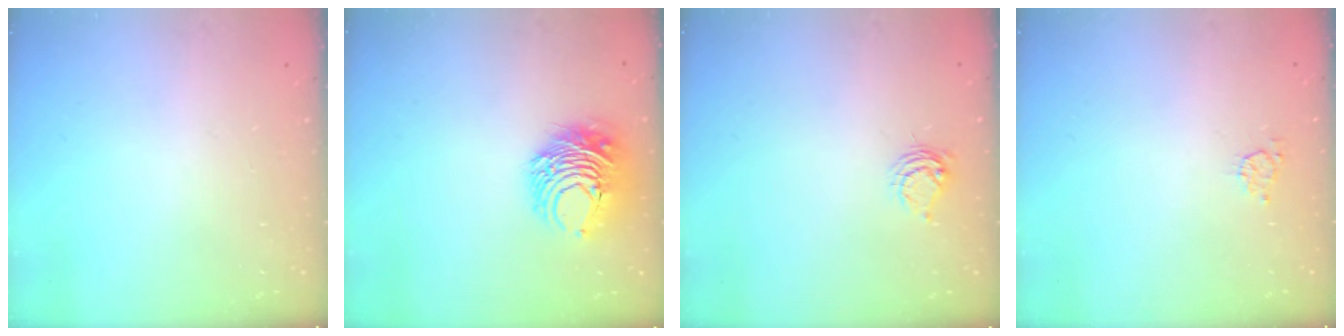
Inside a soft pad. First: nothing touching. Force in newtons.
{"total": 10.5, "press": 10.4, "slide": 0.6}
{"total": 4.9, "press": 4.8, "slide": 0.7}
{"total": 3.9, "press": 3.9, "slide": 0.5}